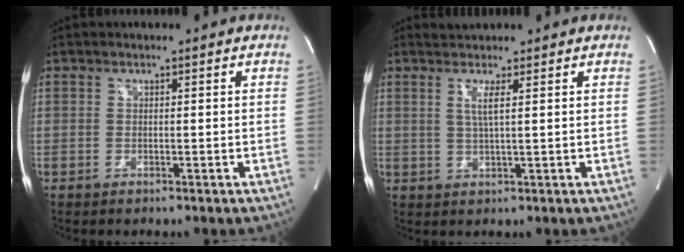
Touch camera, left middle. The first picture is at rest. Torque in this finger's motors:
{"motor_torque": [0.51, -0.23, 0.03, 0.06]}